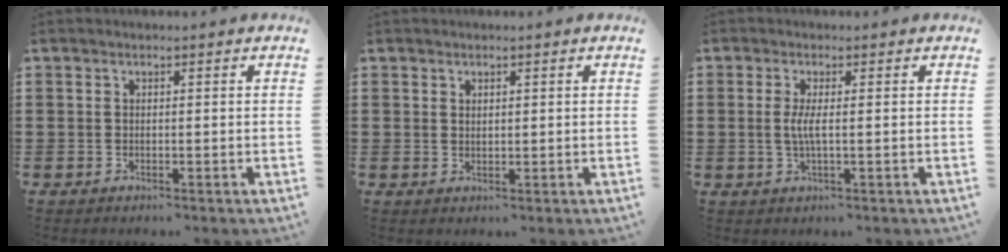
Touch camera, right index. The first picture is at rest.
{"total": 0.9, "force": [0.8, 0.5, 0.2], "torque": [-0.005, 0.002, 0.015]}
{"total": 2.8, "force": [-0.1, 0.1, 2.7], "torque": [-0.068, -0.011, -0.008]}